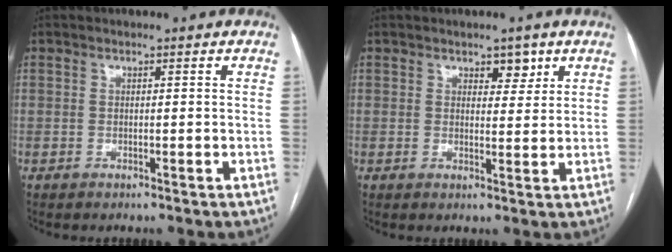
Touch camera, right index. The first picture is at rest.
{"total": 3.1, "force": [1.9, 1.7, 1.7], "torque": [-0.017, 0.000, 0.029]}